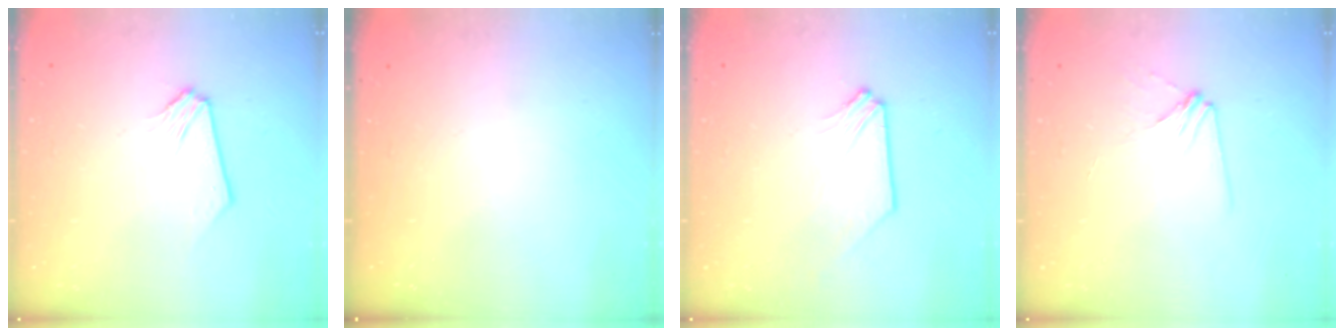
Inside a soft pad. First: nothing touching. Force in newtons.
{"total": 0.0}
{"total": 1.4, "press": 1.4, "slide": 0.2}
{"total": 3.2, "press": 3.2, "slide": 0.3}